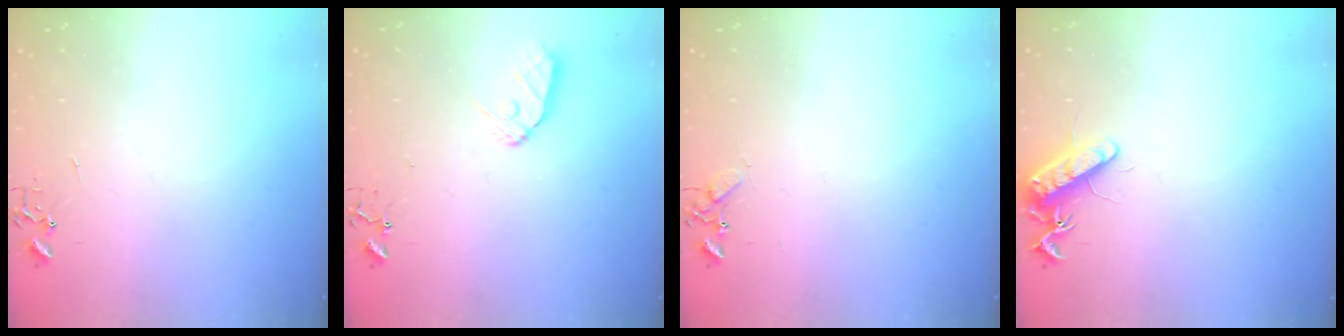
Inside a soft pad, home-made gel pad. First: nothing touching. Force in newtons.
{"total": 8.6, "press": 8.5, "slide": 0.7}
{"total": 4.7, "press": 4.6, "slide": 0.6}
{"total": 11.9, "press": 11.8, "slide": 1.3}